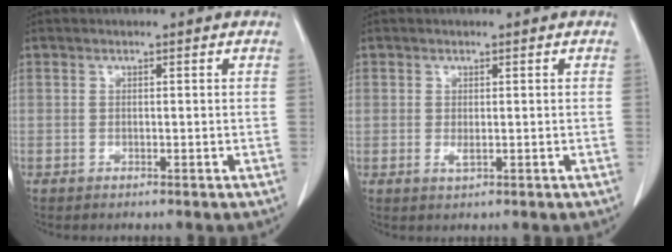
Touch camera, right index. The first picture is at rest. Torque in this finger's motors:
{"motor_torque": [0.20, 0.21, -0.07, 0.00]}